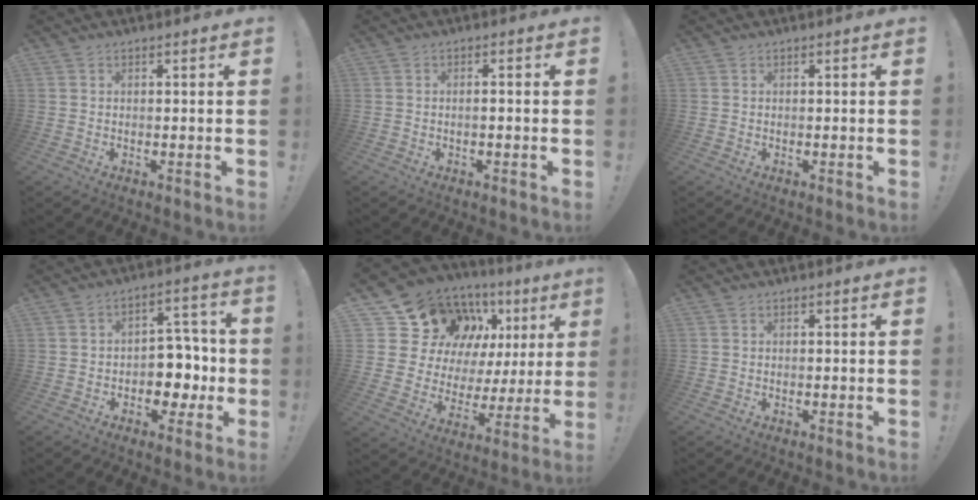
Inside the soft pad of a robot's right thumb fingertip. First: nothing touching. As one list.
[{"total": 1.4, "force": [-0.7, -0.2, 1.2], "torque": [-0.024, 0.002, -0.013]}, {"total": 0.0}, {"total": 9.8, "force": [-2.7, 7.9, 5.1], "torque": [-0.049, 0.019, -0.038]}, {"total": 16.1, "force": [9.7, 10.5, 7.4], "torque": [-0.121, -0.069, 0.199]}, {"total": 0.0}]